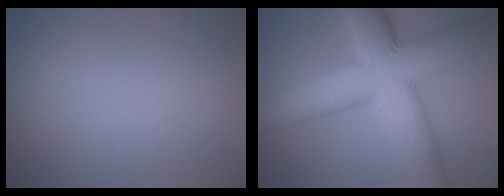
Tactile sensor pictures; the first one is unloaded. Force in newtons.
{"total": 12.6, "press": 12.6, "slide": 0.3}